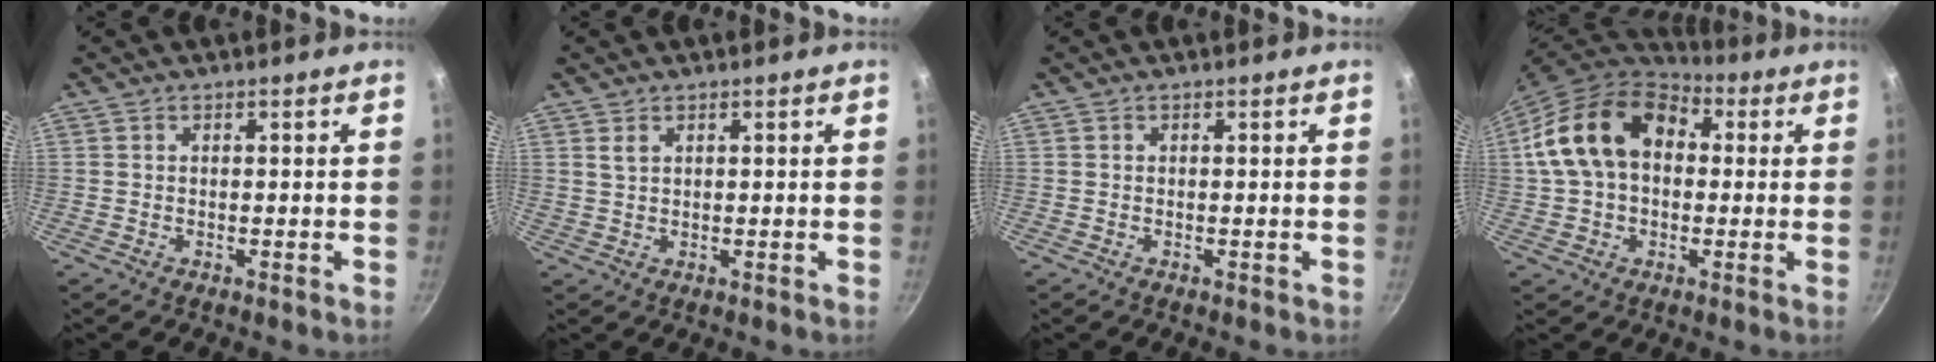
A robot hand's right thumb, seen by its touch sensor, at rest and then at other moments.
{"total": 1.7, "force": [0.9, 0.7, 1.2], "torque": [-0.023, -0.001, 0.021]}
{"total": 0.0}
{"total": 17.6, "force": [2.9, 12.5, 12.1], "torque": [-0.198, 0.036, 0.038]}